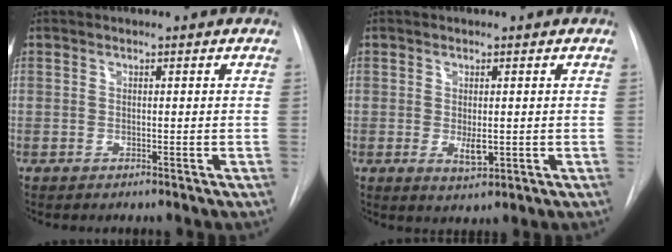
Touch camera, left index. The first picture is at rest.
{"total": 2.8, "force": [-0.3, 1.2, 2.5], "torque": [-0.044, -0.007, 0.002]}